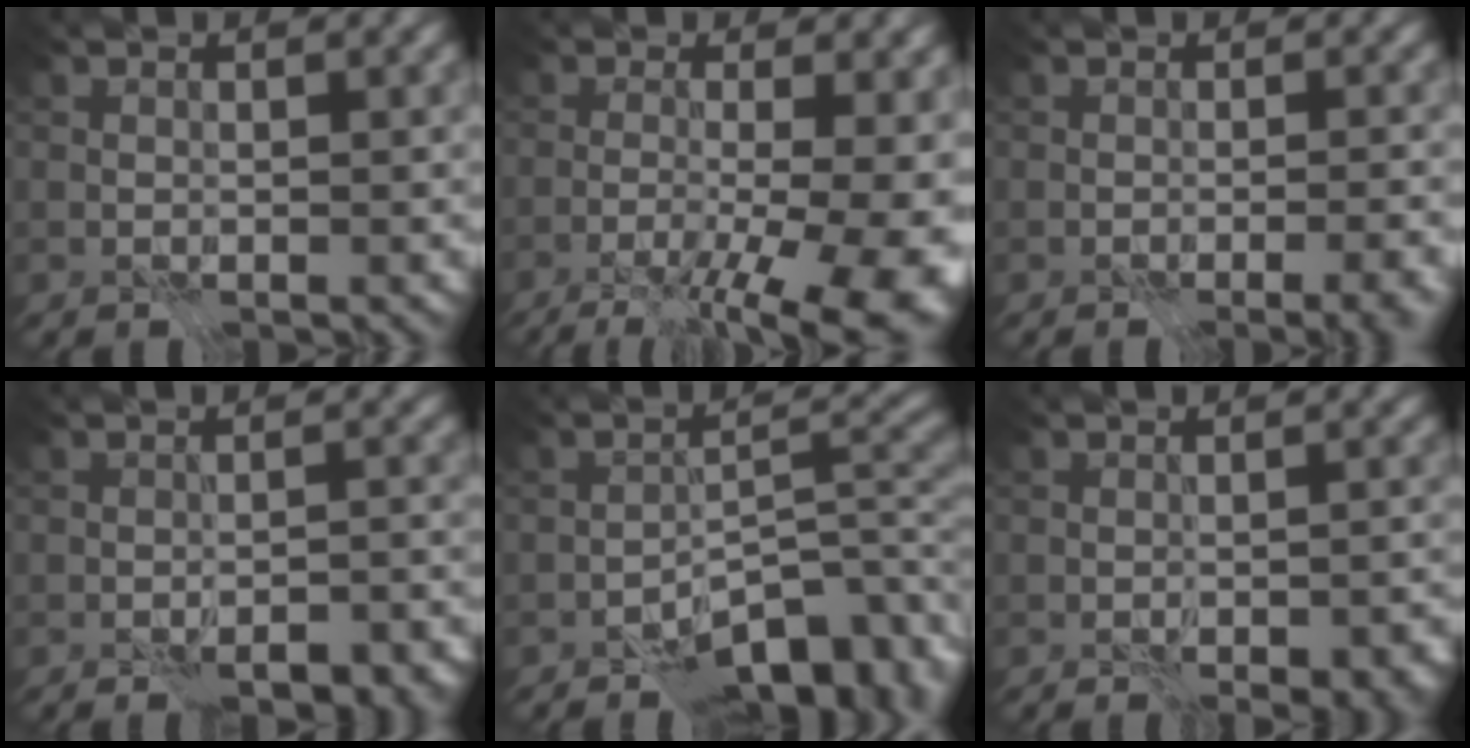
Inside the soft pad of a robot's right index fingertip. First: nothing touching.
{"total": 12.9, "force": [-3.7, 4.6, 11.5], "torque": [-0.122, -0.010, -0.051]}
{"total": 2.6, "force": [-1.6, 0.5, 2.0], "torque": [-0.026, -0.003, -0.021]}
{"total": 4.4, "force": [-2.9, 2.1, 2.5], "torque": [-0.024, 0.009, -0.038]}
{"total": 7.5, "force": [-4.8, 2.8, 5.1], "torque": [-0.060, 0.009, -0.083]}
{"total": 4.1, "force": [-2.0, 2.2, 2.9], "torque": [-0.034, 0.001, -0.025]}